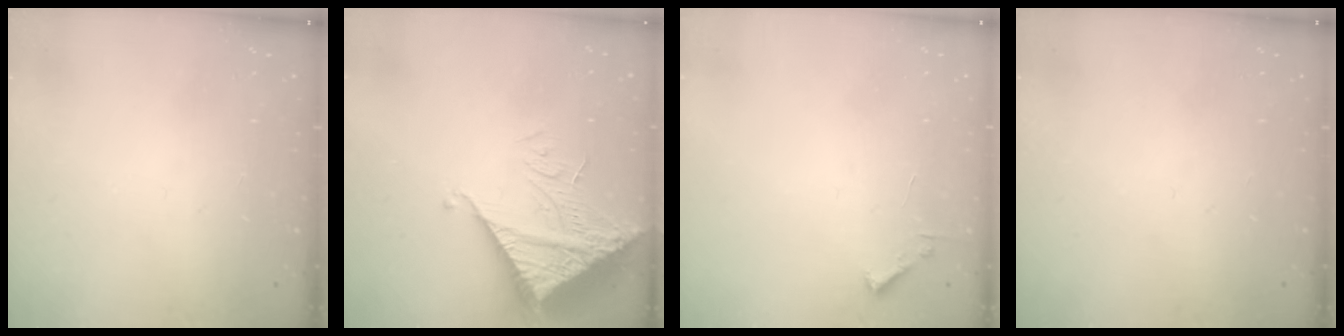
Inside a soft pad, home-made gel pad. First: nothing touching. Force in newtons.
{"total": 12.1, "press": 12.0, "slide": 1.3}
{"total": 1.7, "press": 1.7, "slide": 0.2}
{"total": 0.0}